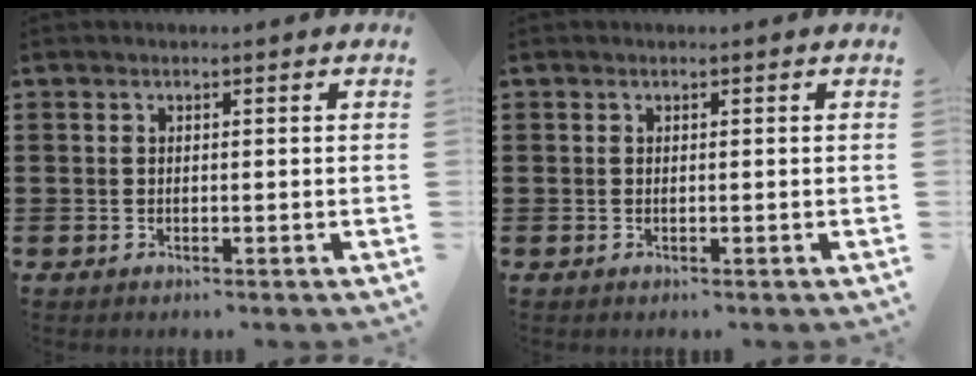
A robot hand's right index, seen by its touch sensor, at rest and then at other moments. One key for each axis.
{"total": 0.0}